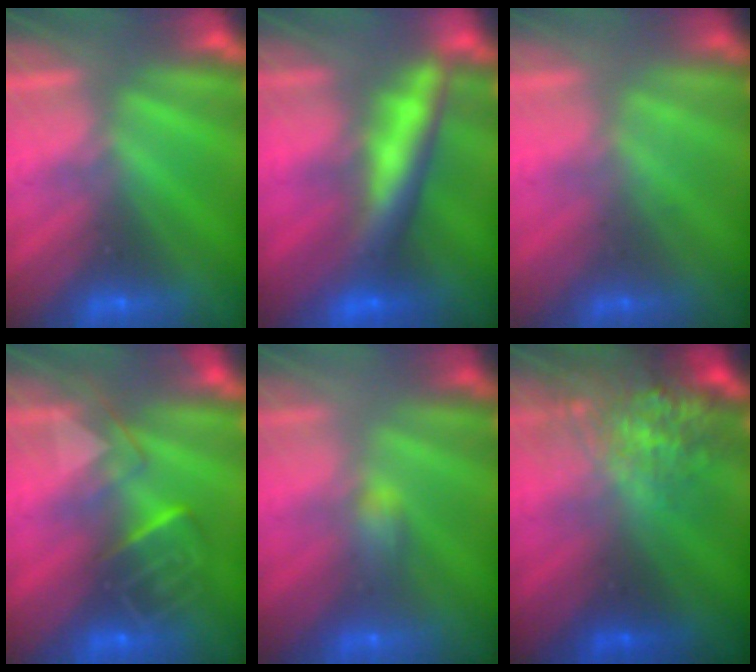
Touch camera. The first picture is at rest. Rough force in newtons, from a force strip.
{"total": 9.0}
{"total": 1.2}
{"total": 9.2}
{"total": 2.2}
{"total": 6.7}